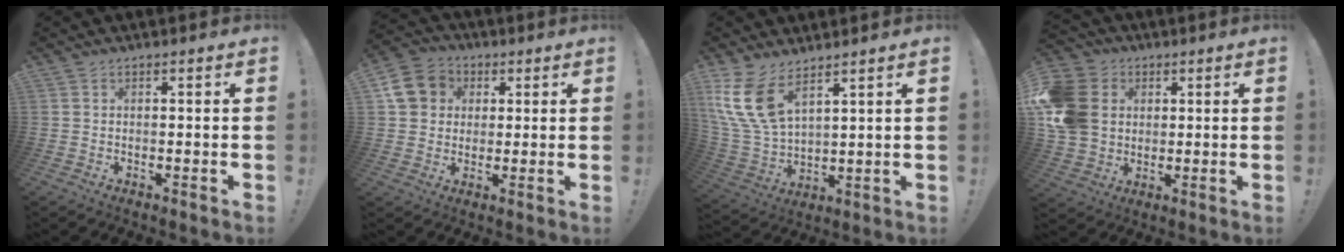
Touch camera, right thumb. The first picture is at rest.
{"total": 10.7, "force": [2.8, 9.6, 3.9], "torque": [-0.058, 0.001, 0.060]}
{"total": 13.2, "force": [8.0, 6.2, 8.4], "torque": [-0.184, -0.048, 0.152]}
{"total": 15.2, "force": [1.9, 13.0, 7.7], "torque": [-0.142, 0.006, 0.045]}